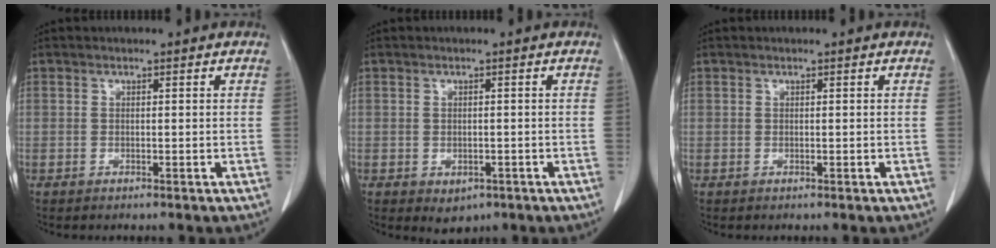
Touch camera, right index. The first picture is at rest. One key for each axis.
{"total": 2.7, "fx": -1.3, "fy": 1.9, "fz": 1.4, "tx": -0.014, "ty": 0.000, "tz": -0.005}
{"total": 0.0}